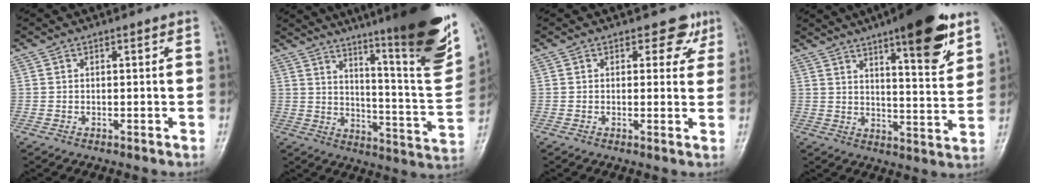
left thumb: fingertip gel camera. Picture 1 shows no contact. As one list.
[{"total": 26.1, "force": [17.7, 2.6, 19.0], "torque": [-0.257, -0.101, 0.249]}, {"total": 4.0, "force": [2.2, 2.8, 1.8], "torque": [0.011, -0.006, 0.020]}, {"total": 15.5, "force": [9.3, 3.8, 11.9], "torque": [-0.144, -0.051, 0.134]}]